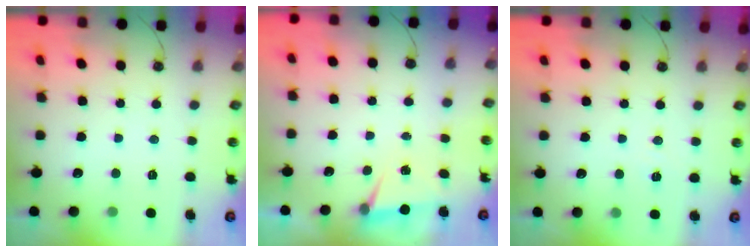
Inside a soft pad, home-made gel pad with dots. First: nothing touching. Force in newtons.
{"total": 4.8, "press": 1.7, "slide": 4.4}
{"total": 4.5, "press": 3.2, "slide": 3.1}